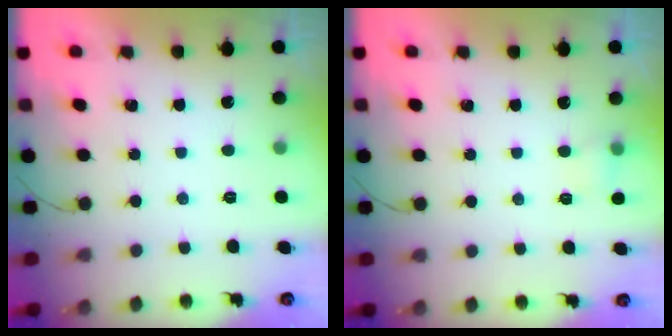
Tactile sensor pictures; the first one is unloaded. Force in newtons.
{"total": 3.2, "press": 3.0, "slide": 0.9}